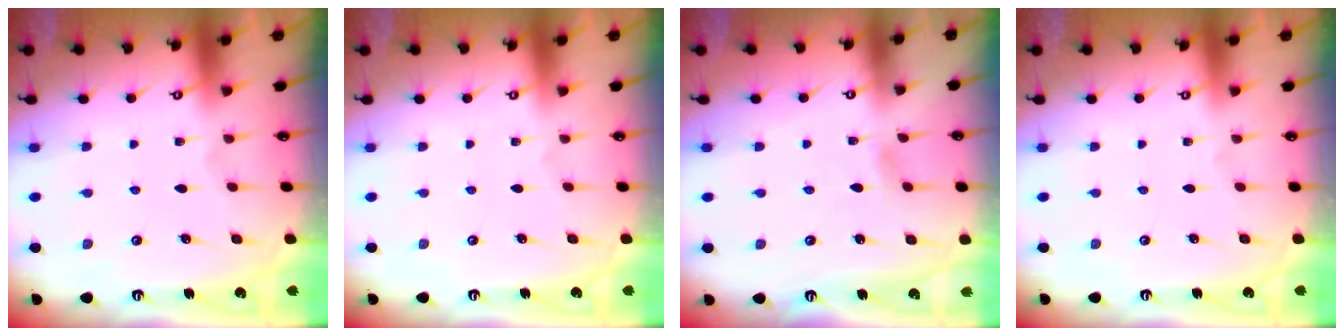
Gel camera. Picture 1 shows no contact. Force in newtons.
{"total": 0.0}
{"total": 2.4, "press": 2.4, "slide": 0.4}
{"total": 0.0}